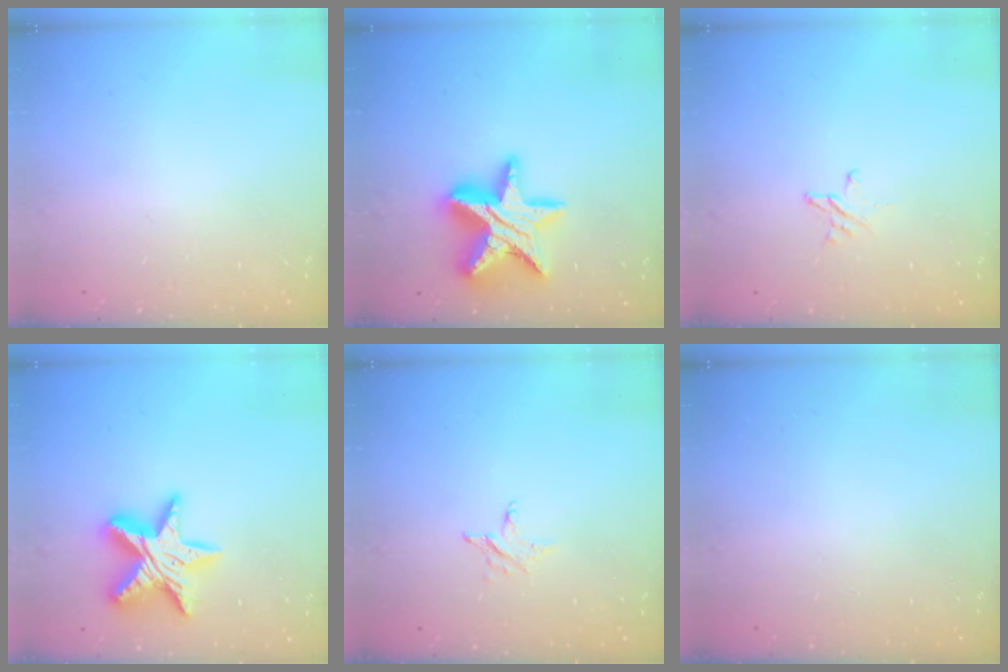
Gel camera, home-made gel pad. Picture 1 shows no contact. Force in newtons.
{"total": 19.0, "press": 18.9, "slide": 1.5}
{"total": 2.7, "press": 2.7, "slide": 0.2}
{"total": 15.8, "press": 15.7, "slide": 1.1}
{"total": 2.4, "press": 2.4, "slide": 0.1}
{"total": 0.0}